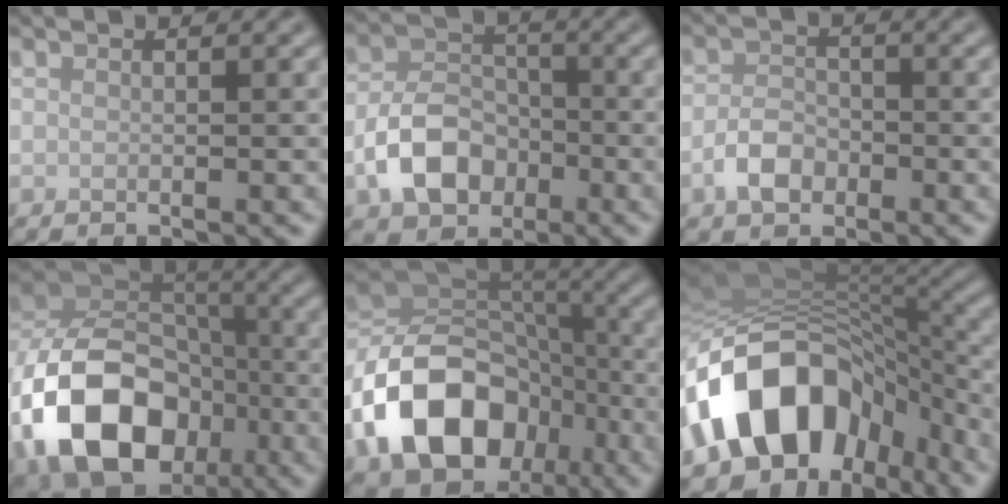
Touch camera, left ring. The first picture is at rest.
{"total": 5.9, "force": [-2.4, 4.2, 3.4], "torque": [-0.061, 0.001, -0.049]}
{"total": 3.0, "force": [-1.4, 2.0, 1.7], "torque": [-0.031, 0.005, -0.033]}
{"total": 15.0, "force": [-5.9, 10.6, 8.8], "torque": [-0.182, -0.015, -0.113]}
{"total": 13.6, "force": [-5.6, 9.8, 7.6], "torque": [-0.154, -0.001, -0.108]}
{"total": 14.7, "force": [-5.2, 10.1, 9.4], "torque": [-0.169, 0.006, -0.093]}